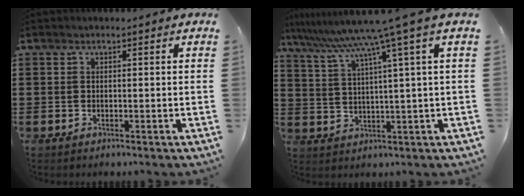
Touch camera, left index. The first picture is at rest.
{"total": 8.9, "force": [5.9, -1.5, 6.6], "torque": [-0.148, -0.037, 0.090]}